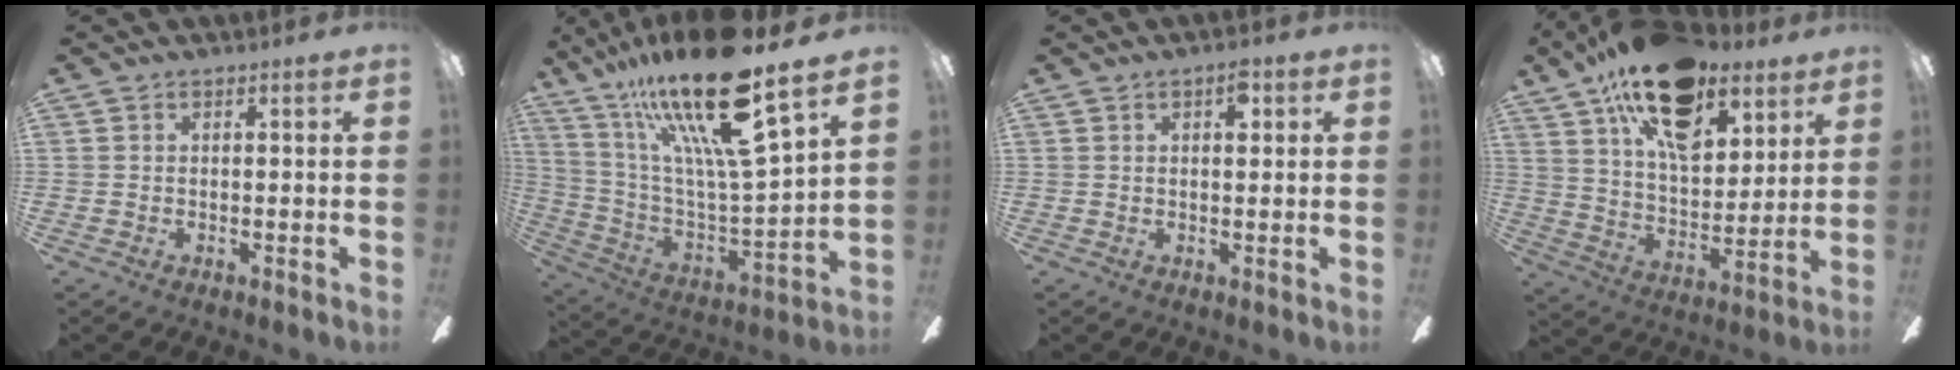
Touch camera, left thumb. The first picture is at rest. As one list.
[{"total": 25.5, "force": [16.8, 4.8, 18.6], "torque": [-0.340, -0.096, 0.270]}, {"total": 3.5, "force": [1.9, 1.6, 2.6], "torque": [-0.031, -0.004, 0.026]}, {"total": 22.3, "force": [13.6, 11.8, 13.2], "torque": [-0.214, -0.066, 0.237]}]